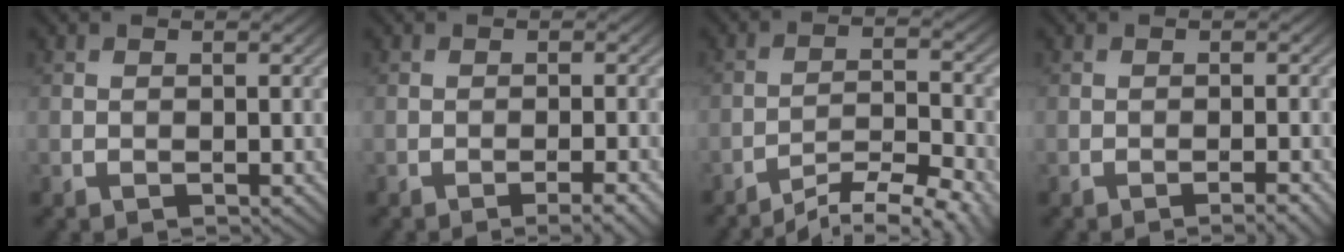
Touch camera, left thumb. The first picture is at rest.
{"total": 2.2, "force": [-1.5, -0.2, 1.6], "torque": [-0.030, 0.006, -0.027]}
{"total": 6.4, "force": [-5.8, 0.3, 2.9], "torque": [-0.050, 0.009, -0.093]}
{"total": 1.6, "force": [-1.2, -0.3, 1.0], "torque": [-0.018, 0.003, -0.022]}